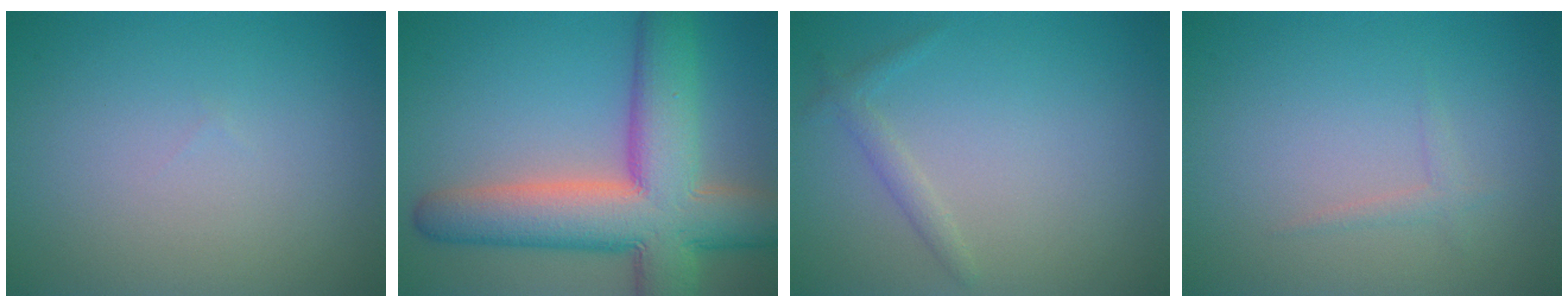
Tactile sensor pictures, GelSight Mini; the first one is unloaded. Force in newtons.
{"total": 12.0, "press": 12.0, "slide": 0.8}
{"total": 1.3, "press": 1.3, "slide": 0.1}
{"total": 0.9, "press": 0.9, "slide": 0.1}